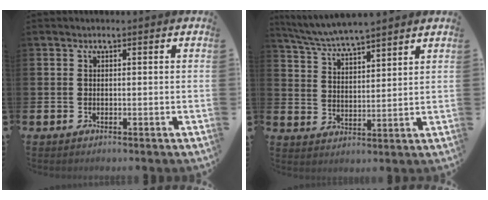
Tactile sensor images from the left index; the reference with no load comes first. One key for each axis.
{"total": 5.6, "fx": 5.5, "fy": 0.1, "fz": 1.1, "tx": -0.045, "ty": -0.029, "tz": 0.098}